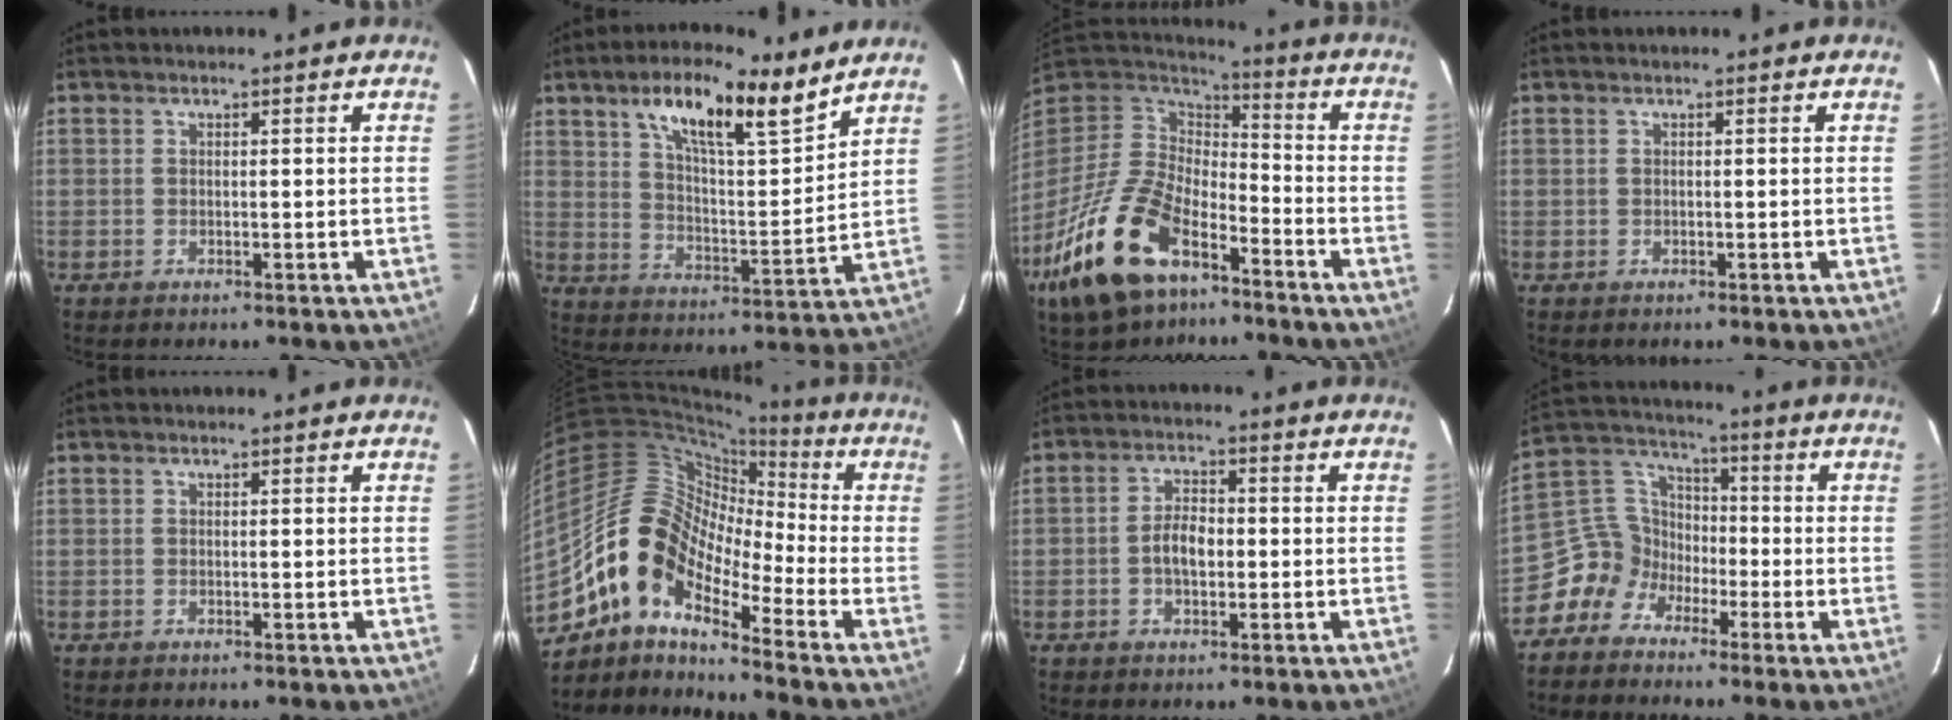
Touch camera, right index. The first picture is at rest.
{"total": 15.6, "force": [10.3, 3.7, 11.2], "torque": [-0.176, 0.014, 0.180]}
{"total": 22.3, "force": [-12.6, 11.6, 14.3], "torque": [-0.316, -0.026, -0.230]}
{"total": 0.0}
{"total": 0.0}
{"total": 13.7, "force": [-8.8, 5.9, 8.7], "torque": [-0.139, 0.011, -0.186]}
{"total": 4.7, "force": [-0.9, 2.8, 3.7], "torque": [-0.072, 0.010, -0.015]}
{"total": 8.6, "force": [-5.3, 6.6, 1.7], "torque": [-0.043, 0.039, -0.118]}